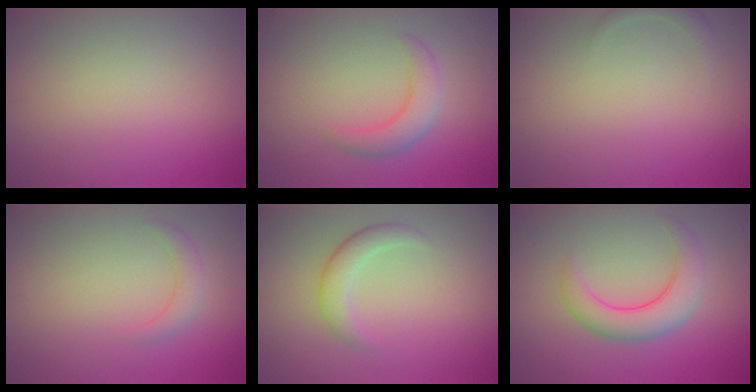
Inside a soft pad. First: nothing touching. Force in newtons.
{"total": 2.9, "press": 2.9, "slide": 0.1}
{"total": 1.2, "press": 1.2, "slide": 0.1}
{"total": 1.5, "press": 1.5, "slide": 0.1}
{"total": 2.4, "press": 2.4, "slide": 0.2}
{"total": 4.3, "press": 4.3, "slide": 0.3}